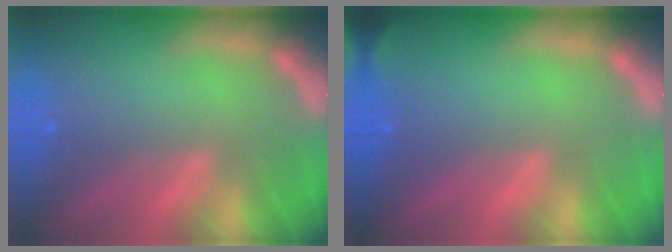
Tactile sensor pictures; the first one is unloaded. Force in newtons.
{"total": 1.4}